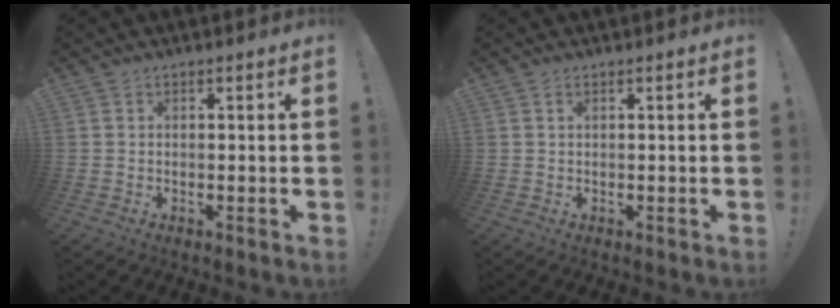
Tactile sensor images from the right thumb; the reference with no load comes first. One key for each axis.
{"total": 0.6, "fx": 0.3, "fy": 0.3, "fz": 0.4, "tx": -0.004, "ty": -0.001, "tz": 0.004}